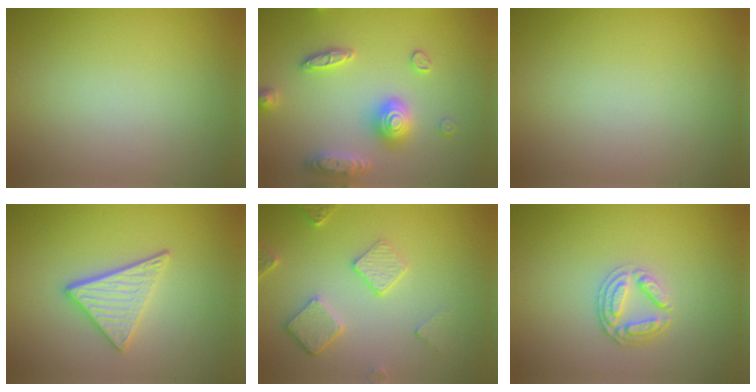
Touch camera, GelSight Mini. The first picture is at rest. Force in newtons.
{"total": 4.1, "press": 4.0, "slide": 0.8}
{"total": 0.0}
{"total": 3.6, "press": 3.0, "slide": 2.0}
{"total": 3.7, "press": 3.2, "slide": 2.0}
{"total": 2.6, "press": 2.4, "slide": 1.0}